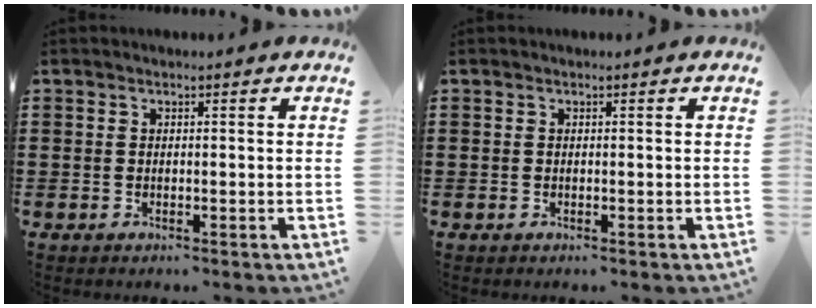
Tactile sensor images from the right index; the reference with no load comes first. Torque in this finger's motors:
{"motor_torque": [0.03, 0.02, 0.00, 0.00]}